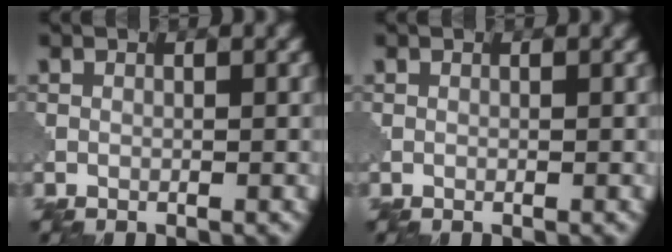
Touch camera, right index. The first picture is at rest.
{"total": 0.0}